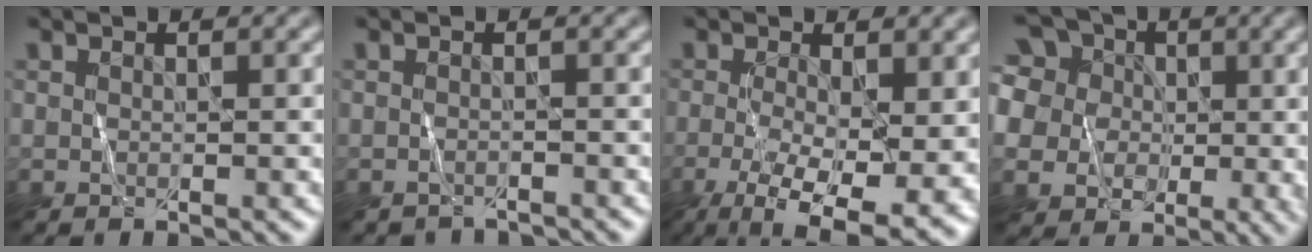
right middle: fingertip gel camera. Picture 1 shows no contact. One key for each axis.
{"total": 1.9, "fx": -1.9, "fy": 0.1, "fz": -0.1, "tx": 0.001, "ty": -0.008, "tz": -0.030}
{"total": 10.8, "fx": -3.5, "fy": 4.4, "fz": 9.2, "tx": -0.168, "ty": -0.021, "tz": -0.047}
{"total": 13.4, "fx": 3.7, "fy": 10.7, "fz": 7.0, "tx": -0.150, "ty": 0.023, "tz": 0.048}